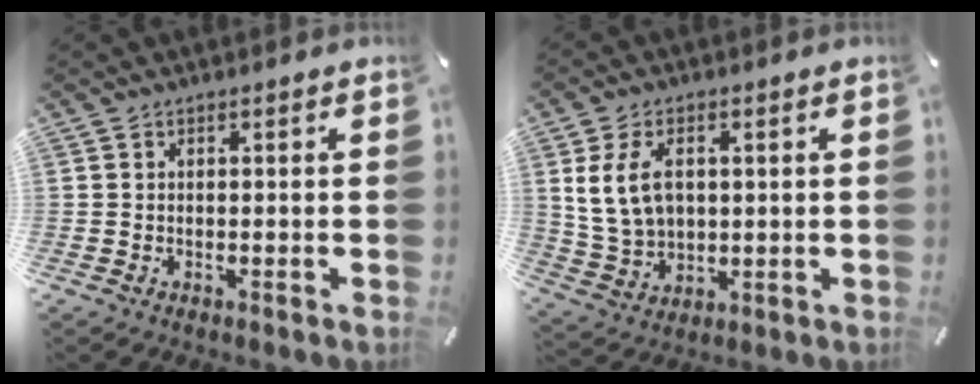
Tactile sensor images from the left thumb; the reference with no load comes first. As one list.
[{"total": 9.4, "force": [2.1, 6.8, 6.2], "torque": [-0.132, 0.004, 0.038]}]